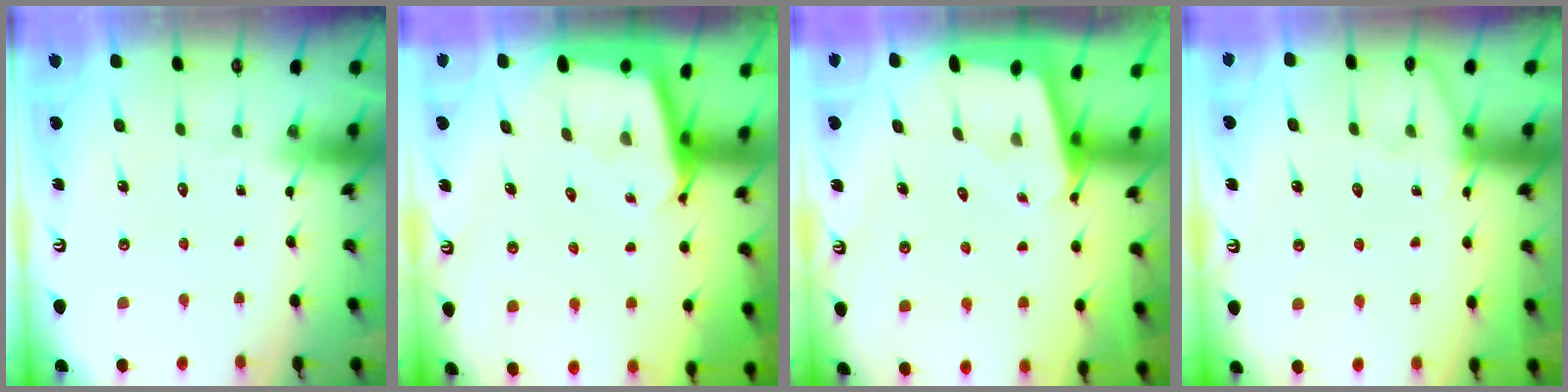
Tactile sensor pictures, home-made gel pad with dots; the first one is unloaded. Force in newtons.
{"total": 2.7, "press": 2.7, "slide": 0.0}
{"total": 1.6, "press": 1.6, "slide": 0.2}
{"total": 4.6, "press": 4.6, "slide": 0.5}